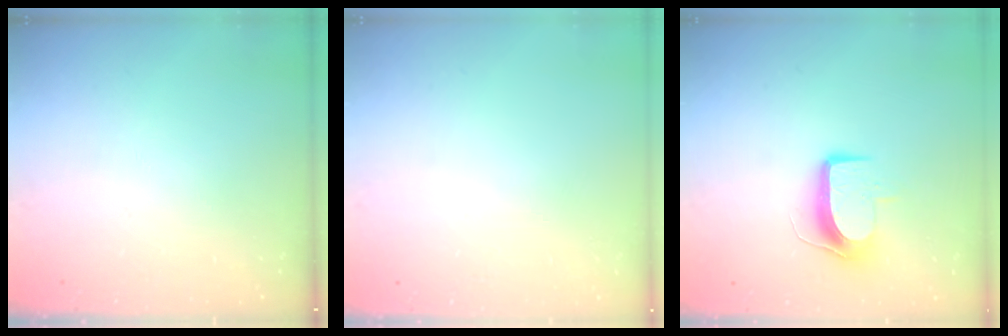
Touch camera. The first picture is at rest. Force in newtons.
{"total": 0.0}
{"total": 9.1, "press": 9.1, "slide": 0.1}